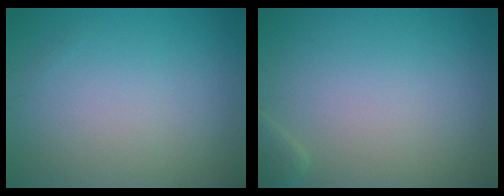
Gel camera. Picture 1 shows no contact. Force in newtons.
{"total": 1.2, "press": 1.2, "slide": 0.2}